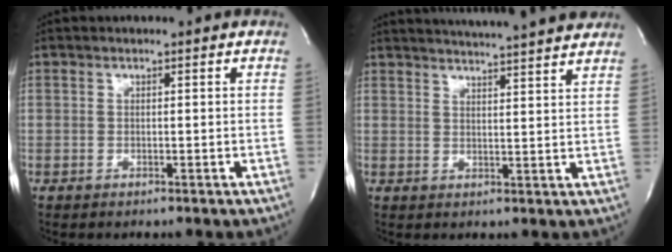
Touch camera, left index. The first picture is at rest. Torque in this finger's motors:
{"motor_torque": [0.19, -0.22, 0.20, 0.11]}